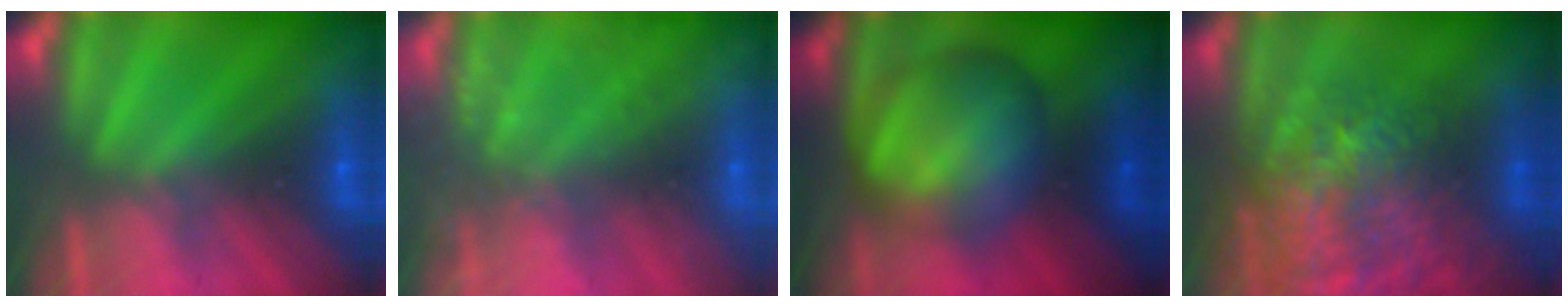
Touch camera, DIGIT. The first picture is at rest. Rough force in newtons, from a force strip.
{"total": 2.4}
{"total": 10.8}
{"total": 8.7}